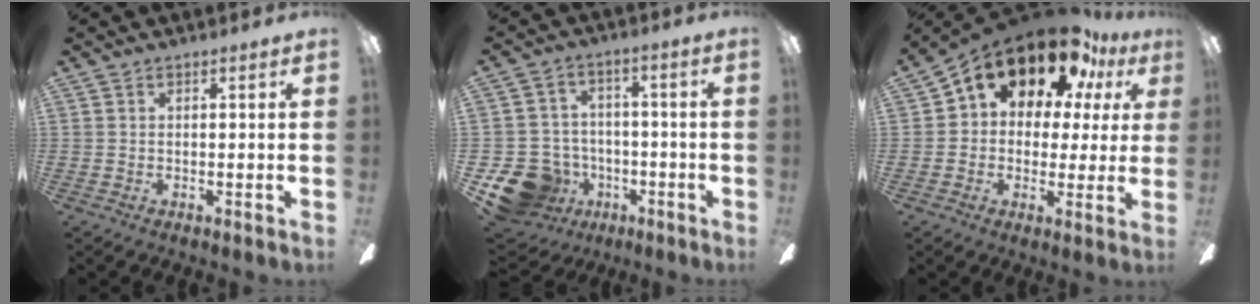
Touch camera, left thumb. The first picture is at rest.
{"total": 14.8, "force": [-7.2, 11.1, 6.5], "torque": [-0.148, 0.043, -0.117]}
{"total": 16.3, "force": [11.6, 8.5, 7.7], "torque": [-0.140, -0.078, 0.202]}